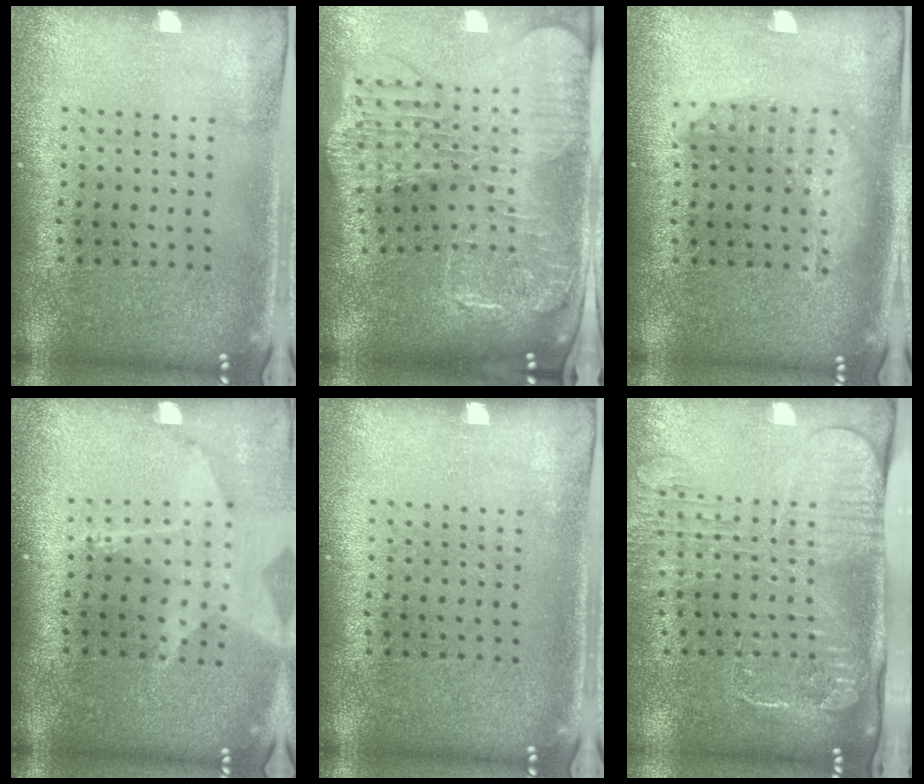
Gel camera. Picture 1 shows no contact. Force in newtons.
{"total": 2.9, "press": 2.5, "slide": 1.5}
{"total": 1.4, "press": 1.3, "slide": 0.3}
{"total": 1.8, "press": 1.5, "slide": 1.0}
{"total": 0.0}
{"total": 2.6, "press": 2.1, "slide": 1.6}